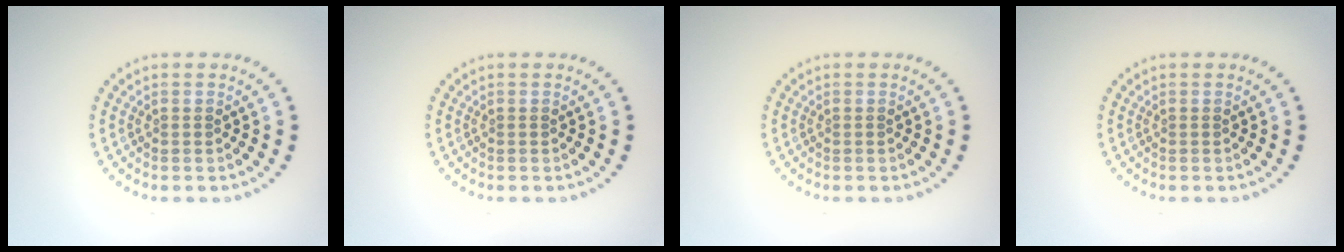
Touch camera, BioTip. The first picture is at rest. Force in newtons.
{"total": 0.0}
{"total": 0.0}
{"total": 0.0}